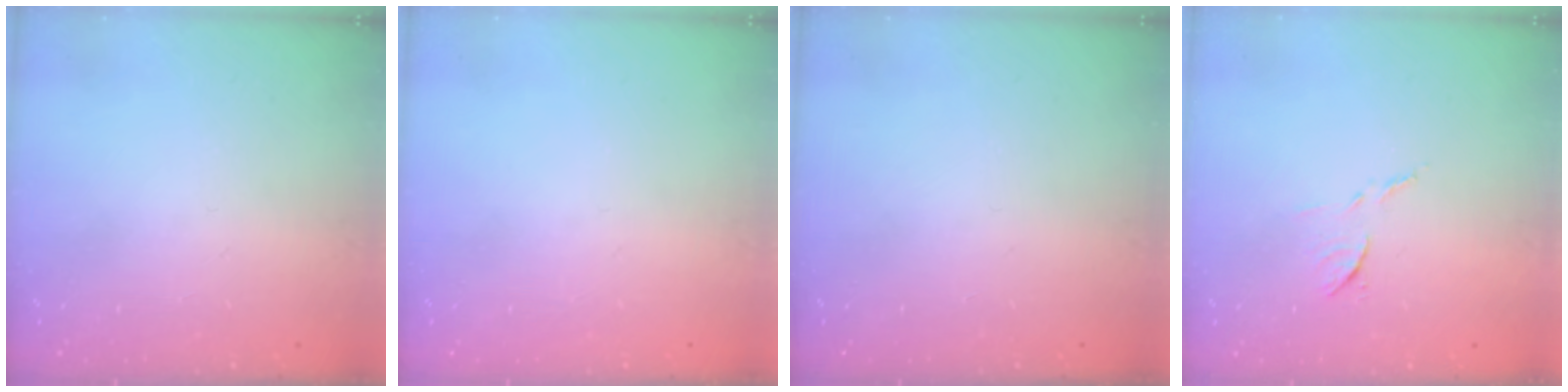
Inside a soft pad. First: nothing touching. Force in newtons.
{"total": 0.0}
{"total": 0.0}
{"total": 6.9, "press": 6.9, "slide": 0.4}